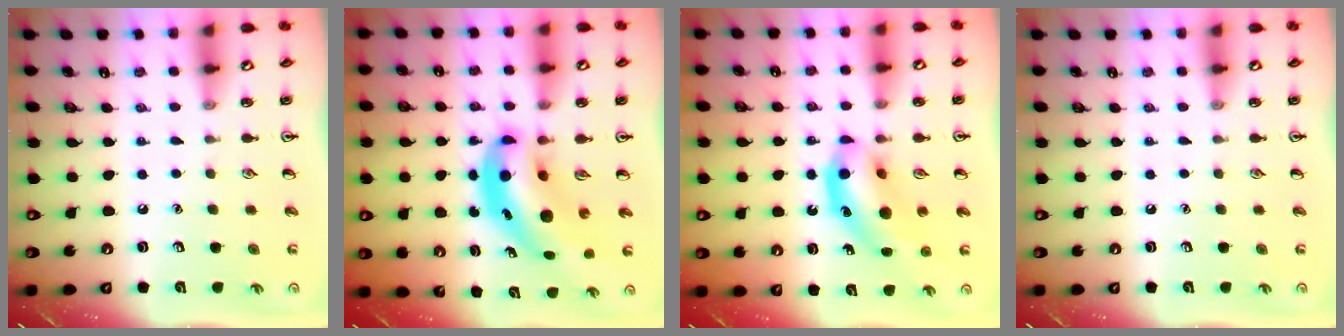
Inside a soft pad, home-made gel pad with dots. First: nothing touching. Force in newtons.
{"total": 8.0, "press": 7.6, "slide": 2.4}
{"total": 11.5, "press": 11.0, "slide": 3.5}
{"total": 0.0}